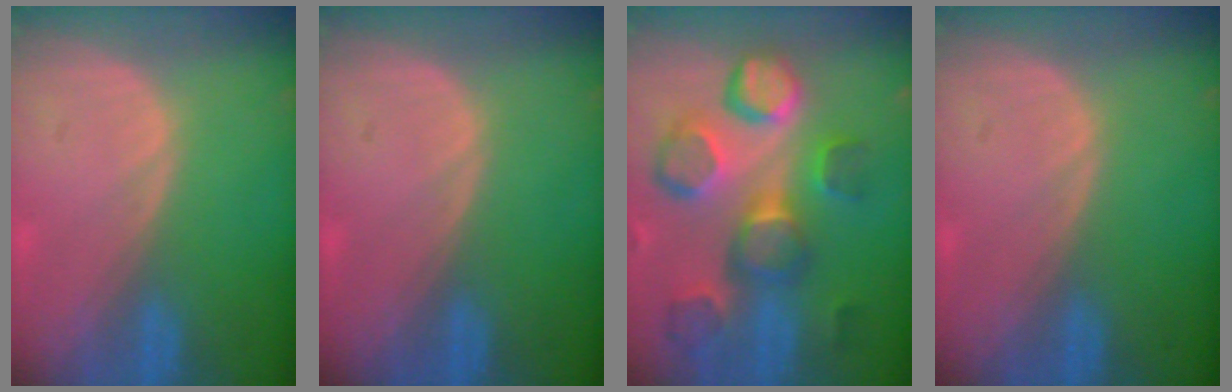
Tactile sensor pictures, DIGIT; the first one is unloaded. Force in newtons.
{"total": 0.0}
{"total": 12.2, "press": 11.0, "slide": 5.4}
{"total": 0.0}